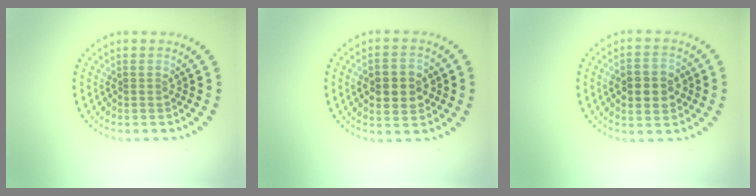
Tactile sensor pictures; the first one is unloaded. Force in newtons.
{"total": 4.6, "press": 4.6, "slide": 0.2}
{"total": 4.6, "press": 4.6, "slide": 0.2}